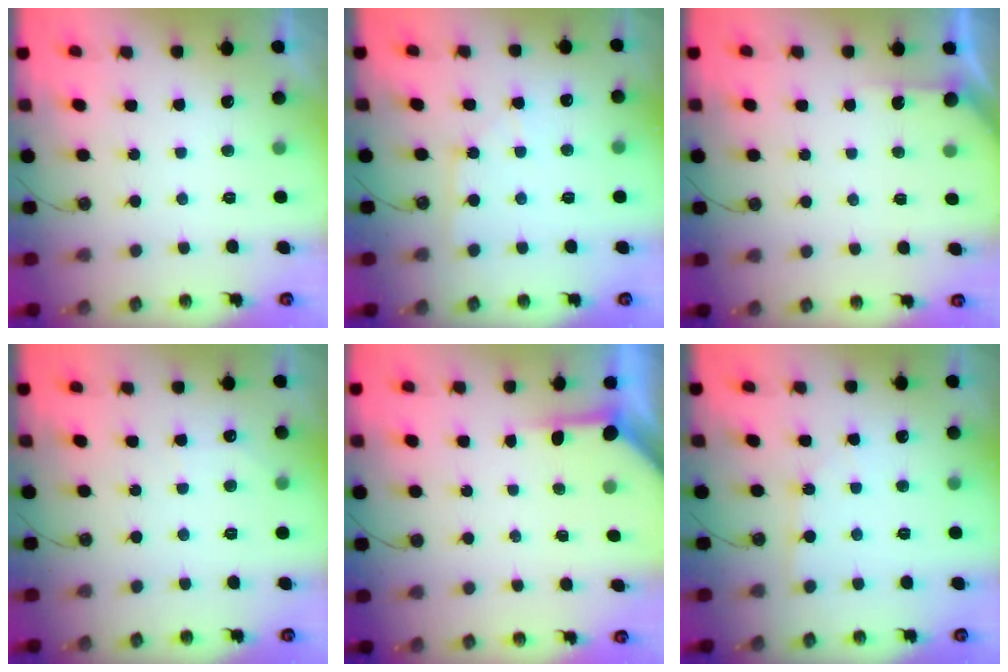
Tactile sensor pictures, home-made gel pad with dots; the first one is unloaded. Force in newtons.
{"total": 3.5, "press": 3.4, "slide": 0.4}
{"total": 2.7, "press": 2.7, "slide": 0.3}
{"total": 2.8, "press": 2.8, "slide": 0.4}
{"total": 3.9, "press": 3.9, "slide": 0.4}
{"total": 2.4, "press": 2.3, "slide": 0.4}